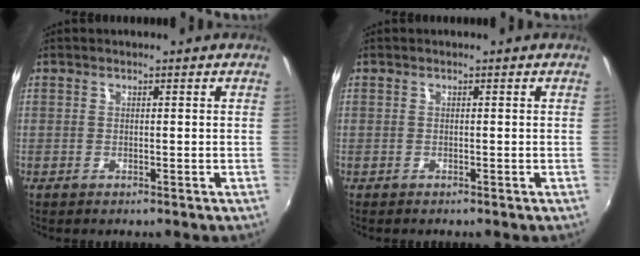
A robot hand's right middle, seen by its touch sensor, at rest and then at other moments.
{"total": 0.0}